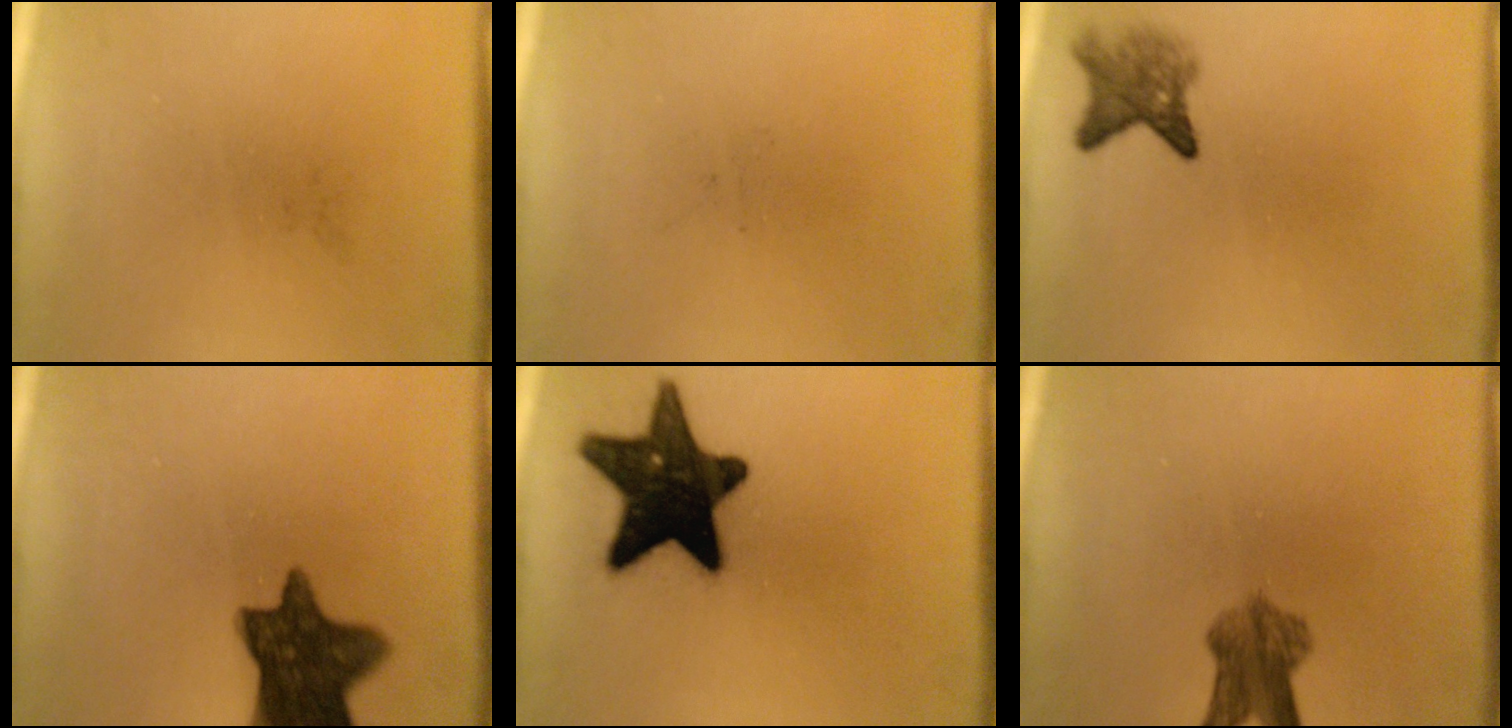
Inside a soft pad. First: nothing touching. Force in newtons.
{"total": 0.0}
{"total": 3.9}
{"total": 11.9}
{"total": 17.0}
{"total": 5.7}